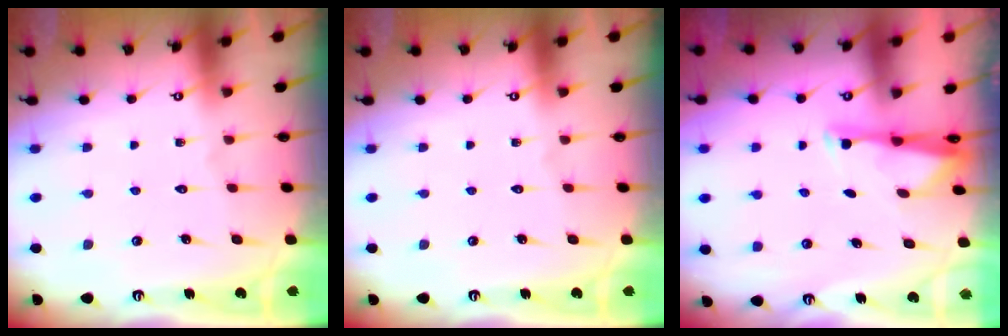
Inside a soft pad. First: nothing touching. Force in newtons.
{"total": 0.0}
{"total": 2.9, "press": 2.9, "slide": 0.5}